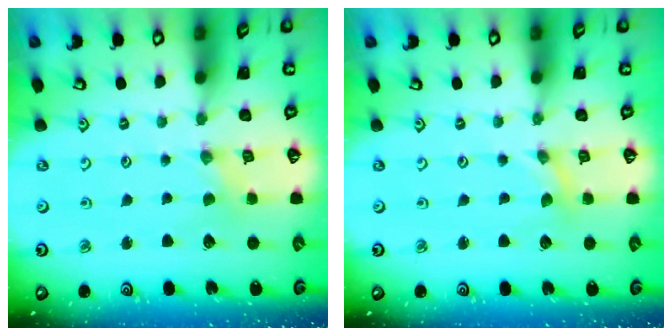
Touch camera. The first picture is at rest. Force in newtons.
{"total": 0.0}